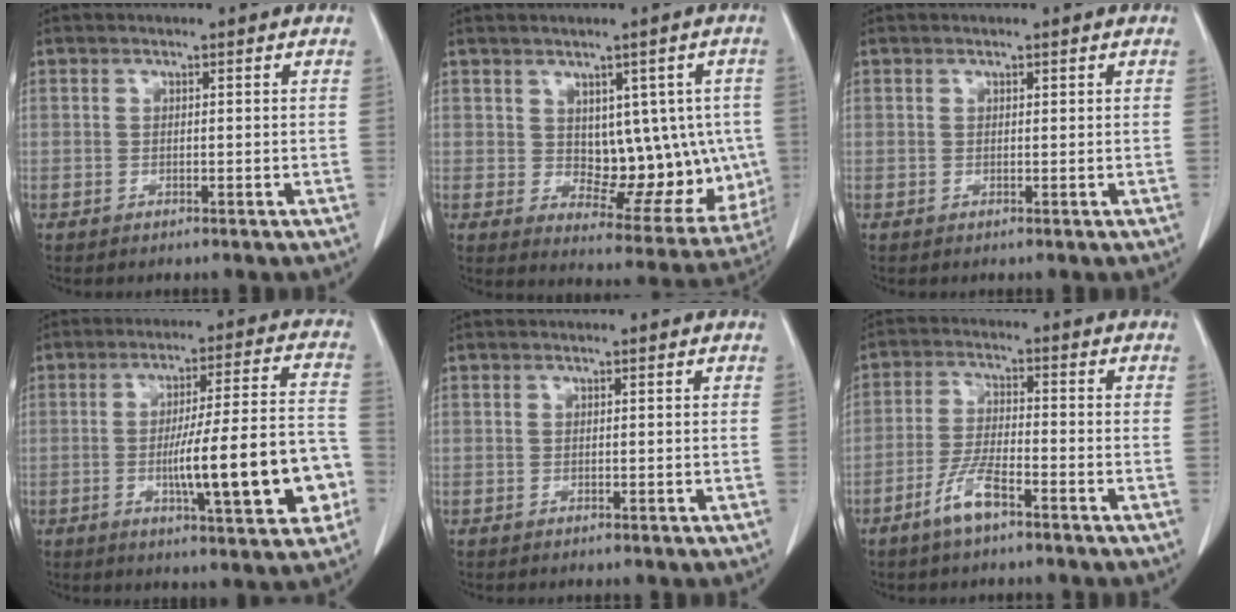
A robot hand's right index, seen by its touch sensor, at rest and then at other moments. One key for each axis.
{"total": 12.5, "fx": 1.2, "fy": 7.1, "fz": 10.2, "tx": -0.110, "ty": 0.010, "tz": 0.041}
{"total": 0.0}
{"total": 16.7, "fx": -4.2, "fy": 2.2, "fz": 16.0, "tx": -0.228, "ty": 0.018, "tz": -0.054}
{"total": 0.0}
{"total": 5.8, "fx": -3.7, "fy": 1.0, "fz": 4.3, "tx": -0.091, "ty": -0.002, "tz": -0.070}